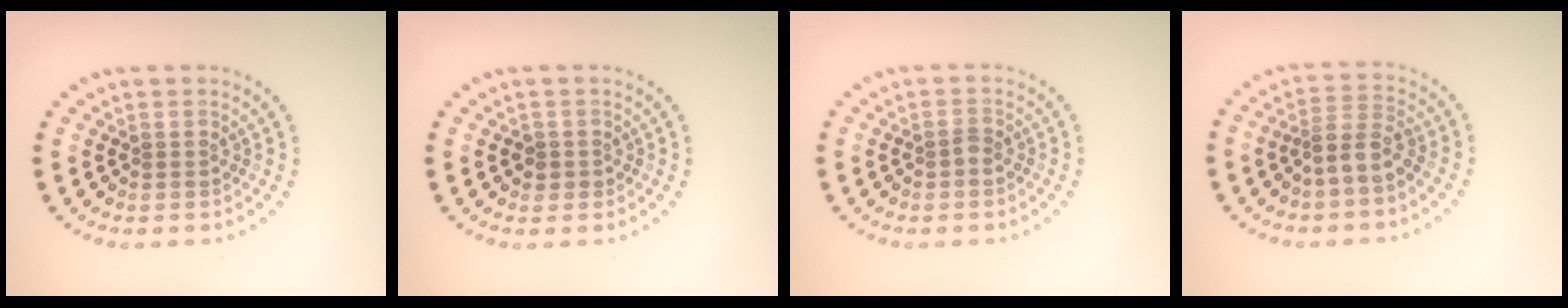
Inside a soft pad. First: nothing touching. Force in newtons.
{"total": 1.1, "press": 1.0, "slide": 0.6}
{"total": 0.8, "press": 0.6, "slide": 0.5}
{"total": 2.6, "press": 2.1, "slide": 1.7}